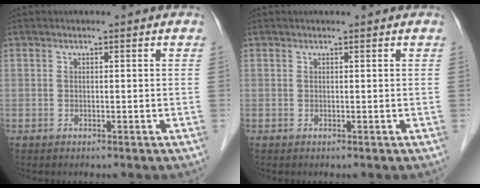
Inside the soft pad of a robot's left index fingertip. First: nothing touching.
{"total": 0.0}